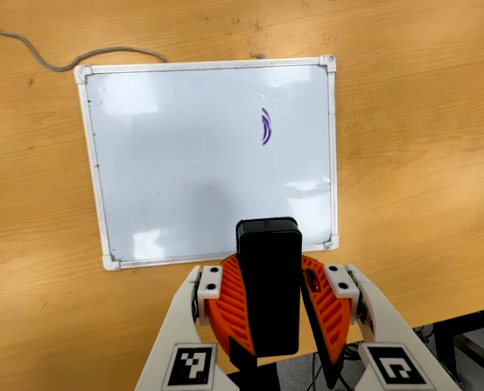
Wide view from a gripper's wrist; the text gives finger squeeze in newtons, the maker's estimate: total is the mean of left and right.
{"total": 10.0, "left": 10.2, "right": 9.8}